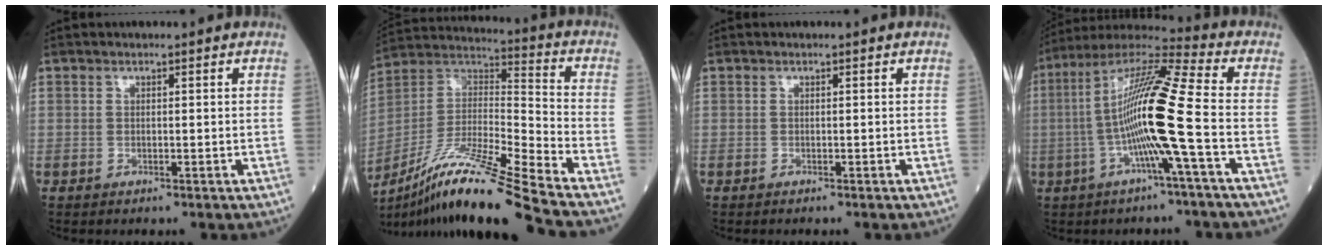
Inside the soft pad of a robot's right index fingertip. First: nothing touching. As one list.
[{"total": 20.9, "force": [-16.1, -1.0, 13.2], "torque": [-0.281, -0.022, -0.297]}, {"total": 0.0}, {"total": 15.2, "force": [-2.5, -0.9, 14.9], "torque": [-0.285, 0.014, -0.058]}]